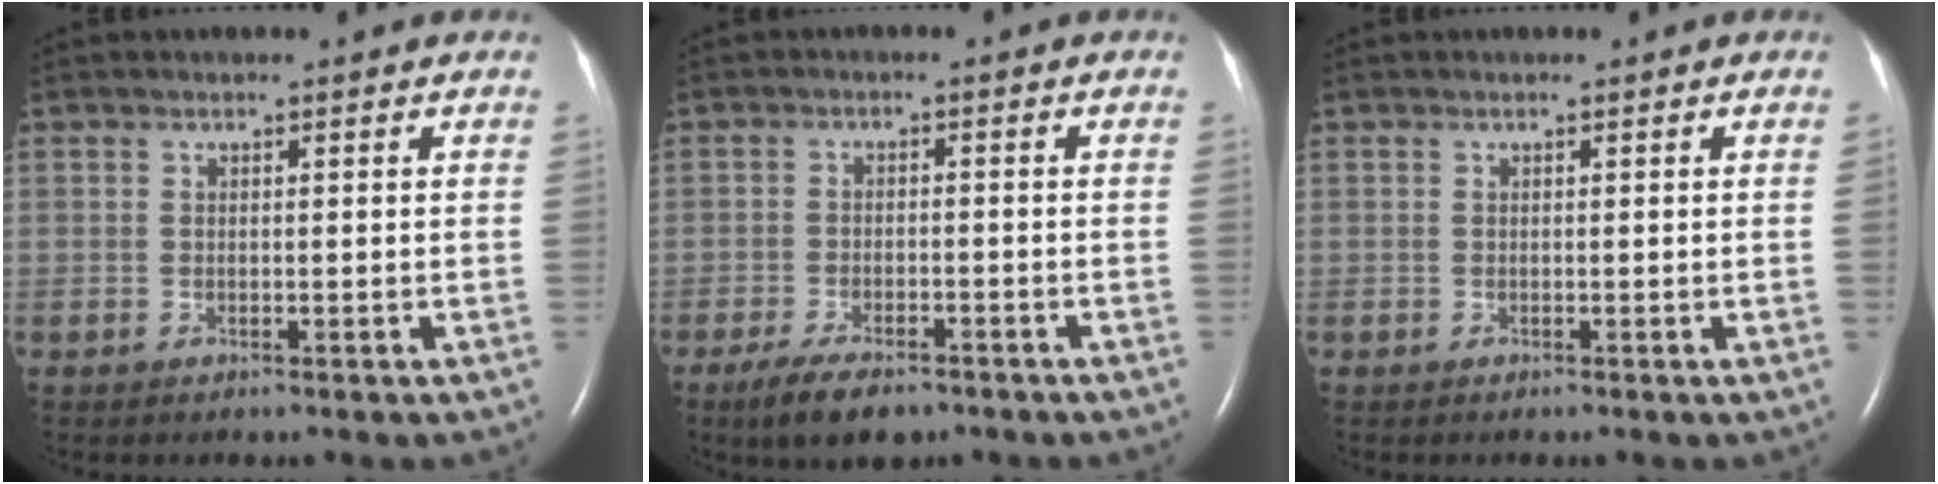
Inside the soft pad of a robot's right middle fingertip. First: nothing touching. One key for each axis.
{"total": 6.8, "fx": -4.9, "fy": 2.4, "fz": 4.0, "tx": -0.076, "ty": -0.009, "tz": -0.079}
{"total": 0.0}